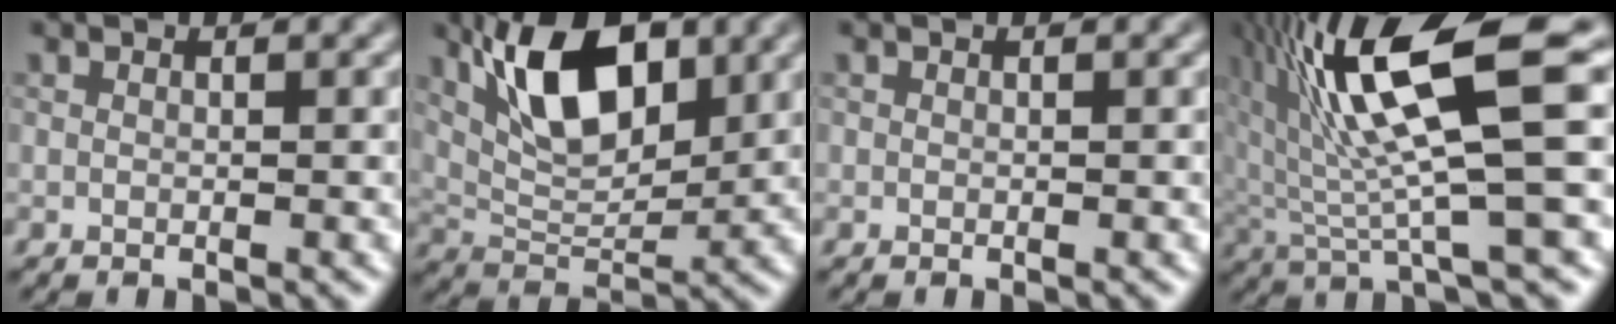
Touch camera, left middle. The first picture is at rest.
{"total": 8.2, "force": [3.3, 4.0, 6.4], "torque": [-0.109, 0.006, 0.065]}
{"total": 0.0}
{"total": 11.8, "force": [2.4, 2.1, 11.4], "torque": [-0.201, 0.014, 0.056]}